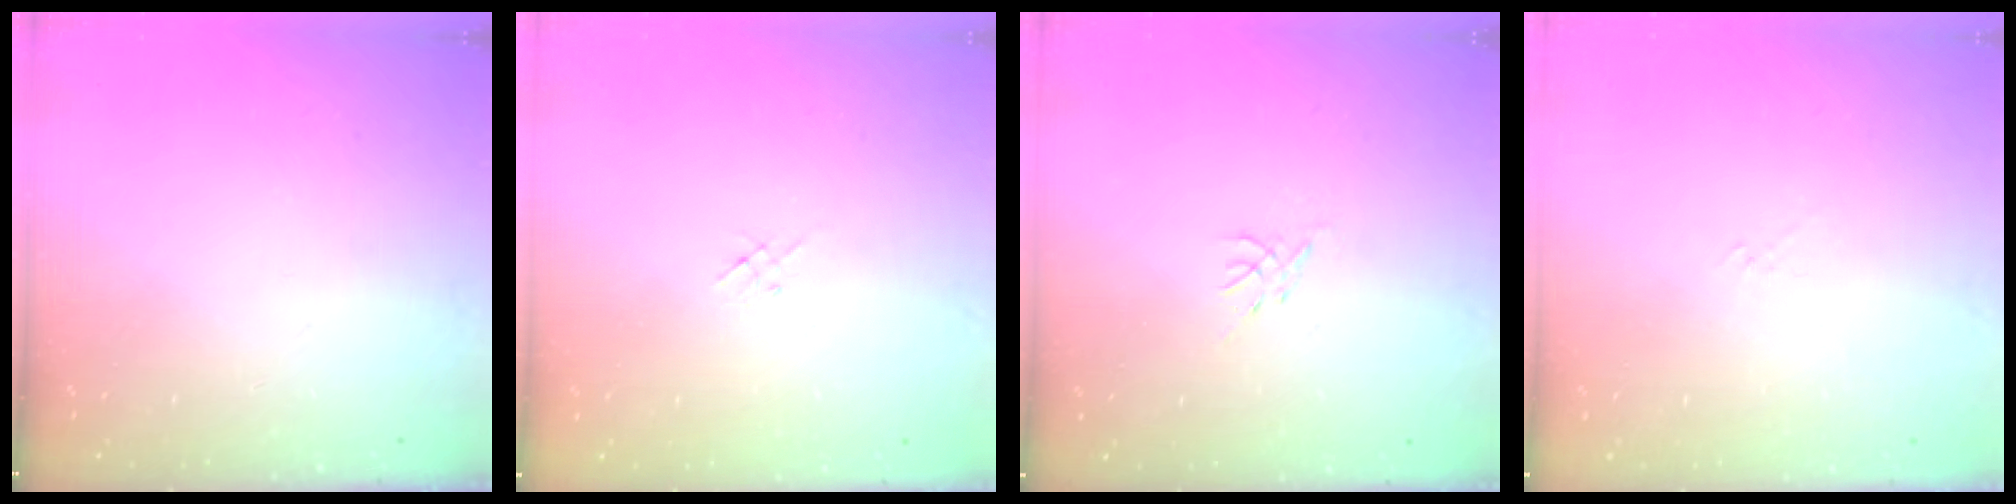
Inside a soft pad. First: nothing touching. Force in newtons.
{"total": 1.3, "press": 1.2, "slide": 0.5}
{"total": 0.5, "press": 0.4, "slide": 0.3}
{"total": 2.6, "press": 2.5, "slide": 0.6}